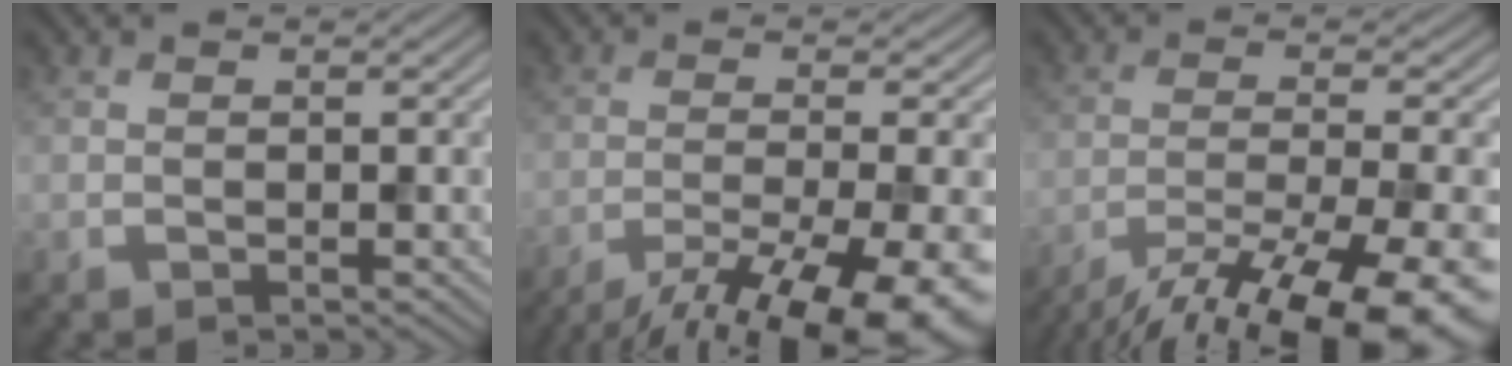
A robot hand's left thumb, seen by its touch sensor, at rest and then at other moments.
{"total": 13.2, "force": [-8.9, 2.6, 9.4], "torque": [-0.147, -0.022, -0.124]}
{"total": 15.6, "force": [-11.9, 3.3, 9.7], "torque": [-0.167, -0.036, -0.171]}